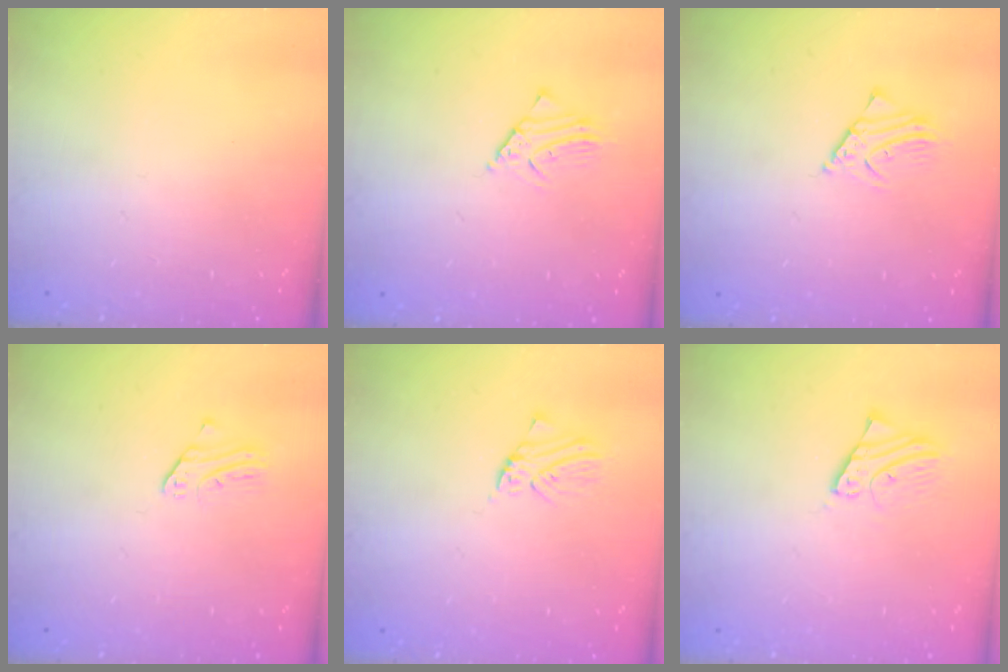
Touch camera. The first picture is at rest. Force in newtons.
{"total": 2.7, "press": 2.6, "slide": 0.2}
{"total": 3.0, "press": 3.0, "slide": 0.3}
{"total": 2.0, "press": 2.0, "slide": 0.2}
{"total": 1.2, "press": 1.1, "slide": 0.1}
{"total": 2.4, "press": 2.4, "slide": 0.1}